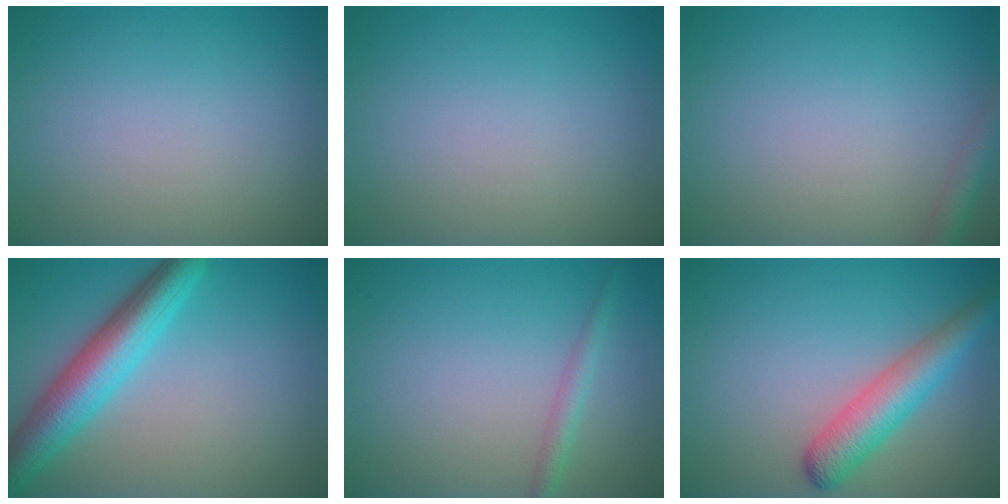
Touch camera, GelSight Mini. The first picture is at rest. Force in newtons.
{"total": 0.0}
{"total": 2.0, "press": 2.0, "slide": 0.1}
{"total": 6.2, "press": 6.2, "slide": 0.3}
{"total": 1.6, "press": 1.5, "slide": 0.2}
{"total": 4.7, "press": 4.7, "slide": 0.2}